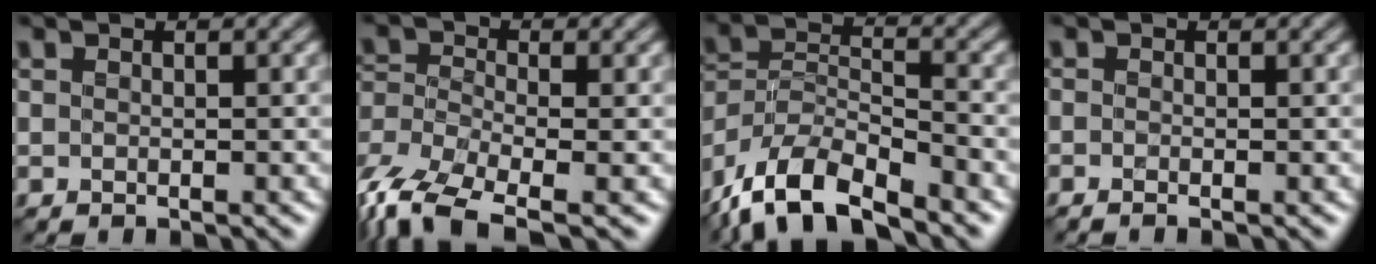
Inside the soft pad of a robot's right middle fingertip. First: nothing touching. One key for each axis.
{"total": 7.1, "fx": -5.0, "fy": 2.4, "fz": 4.4, "tx": -0.092, "ty": -0.011, "tz": -0.110}
{"total": 9.8, "fx": -7.9, "fy": 3.2, "fz": 4.8, "tx": -0.090, "ty": -0.006, "tz": -0.154}
{"total": 0.5, "fx": -0.5, "fy": -0.1, "fz": 0.3, "tx": -0.005, "ty": -0.006, "tz": -0.010}